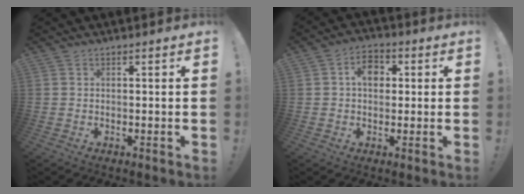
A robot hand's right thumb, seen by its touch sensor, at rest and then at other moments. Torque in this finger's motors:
{"motor_torque": [0.89, 1.17, 0.81, -0.08, -0.01]}